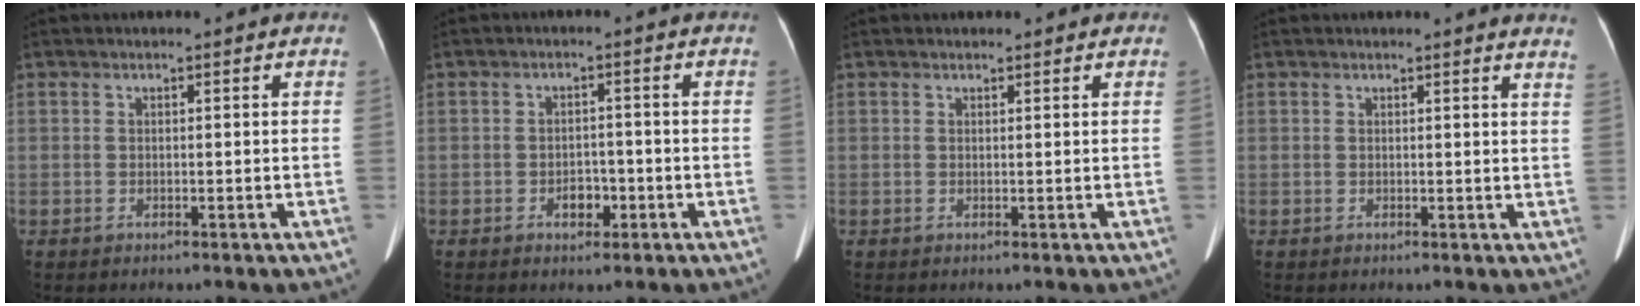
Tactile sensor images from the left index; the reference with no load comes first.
{"total": 2.9, "force": [-1.9, 1.7, 1.3], "torque": [-0.016, -0.013, -0.027]}
{"total": 1.6, "force": [1.3, 0.7, 0.5], "torque": [-0.004, 0.001, 0.012]}
{"total": 5.5, "force": [5.4, -0.2, 1.3], "torque": [-0.003, -0.044, 0.025]}